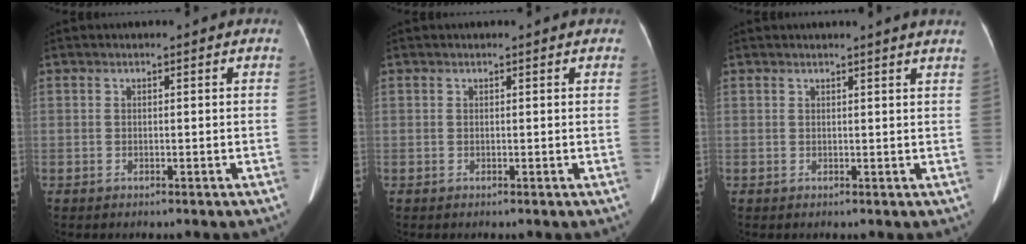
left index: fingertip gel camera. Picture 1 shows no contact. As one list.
[{"total": 1.6, "force": [1.5, 0.4, 0.5], "torque": [-0.012, 0.007, 0.006]}, {"total": 3.4, "force": [3.1, -0.7, 1.3], "torque": [-0.017, 0.000, 0.026]}]